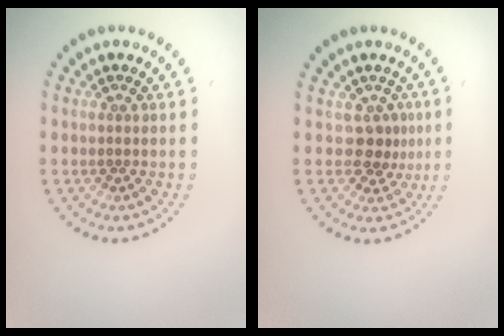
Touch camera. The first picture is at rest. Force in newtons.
{"total": 2.3, "press": 1.6, "slide": 1.6}